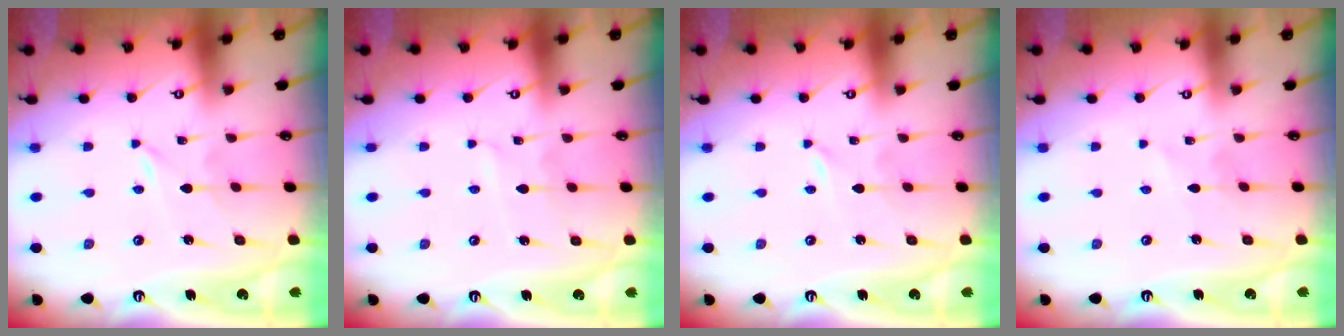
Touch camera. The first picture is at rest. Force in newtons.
{"total": 2.5, "press": 2.5, "slide": 0.3}
{"total": 0.0}
{"total": 2.4, "press": 2.4, "slide": 0.3}